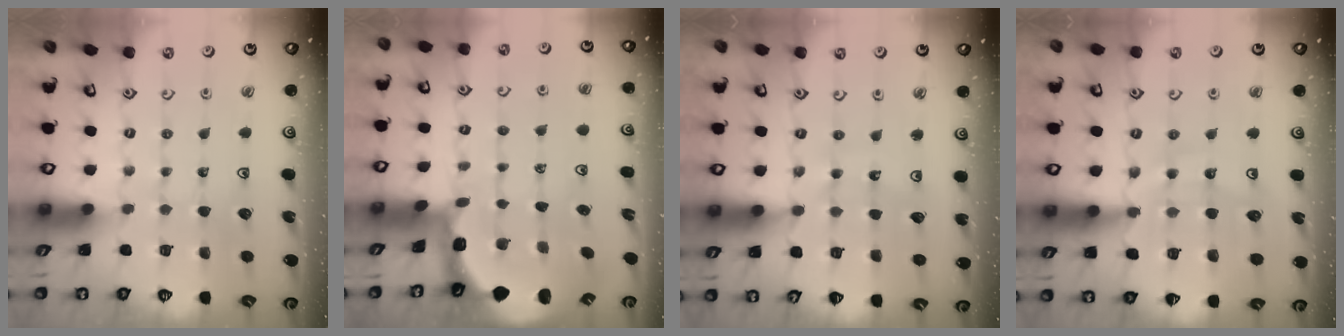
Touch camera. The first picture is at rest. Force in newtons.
{"total": 1.8, "press": 1.6, "slide": 0.7}
{"total": 8.1, "press": 8.1, "slide": 0.9}
{"total": 12.8, "press": 12.8, "slide": 1.5}